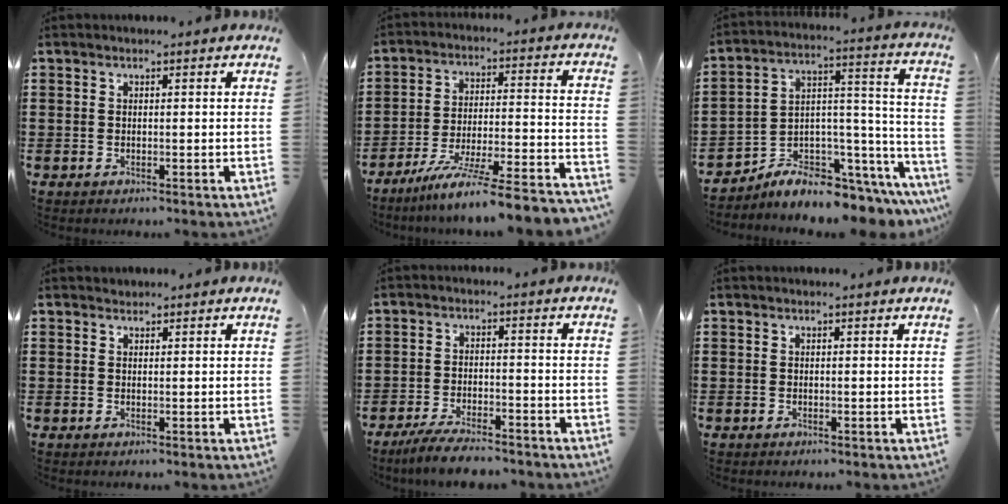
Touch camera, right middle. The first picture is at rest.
{"total": 9.2, "force": [-7.8, -0.9, 4.7], "torque": [-0.076, -0.009, -0.154]}
{"total": 7.1, "force": [-6.5, 1.6, 2.1], "torque": [-0.038, 0.000, -0.125]}
{"total": 0.8, "force": [0.7, 0.3, -0.2], "torque": [0.002, 0.000, 0.014]}
{"total": 4.8, "force": [-4.4, 0.4, 1.9], "torque": [-0.045, -0.005, -0.088]}
{"total": 0.0}